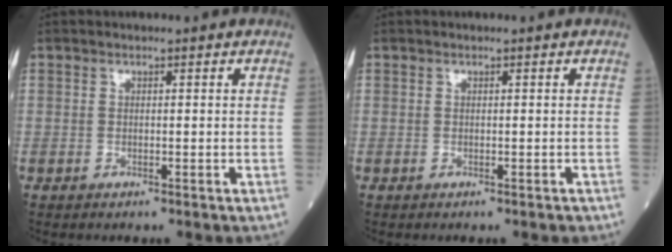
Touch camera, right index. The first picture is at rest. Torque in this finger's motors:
{"motor_torque": [0.04, -0.02, 0.02, 0.01]}